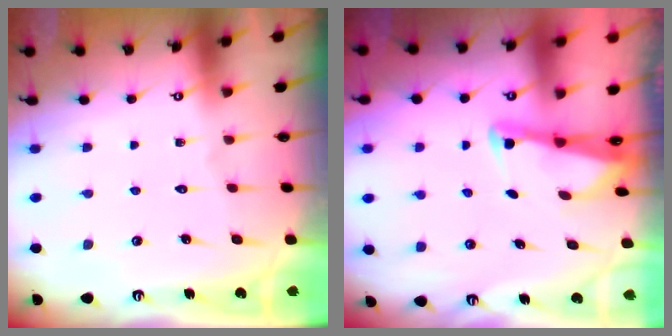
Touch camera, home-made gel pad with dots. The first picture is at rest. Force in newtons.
{"total": 2.4, "press": 2.4, "slide": 0.2}